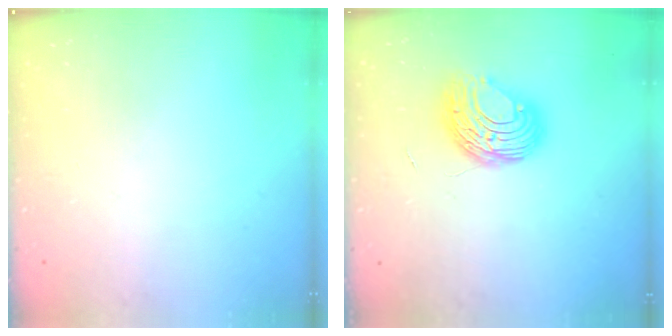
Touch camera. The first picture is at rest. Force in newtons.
{"total": 9.0, "press": 9.0, "slide": 0.9}